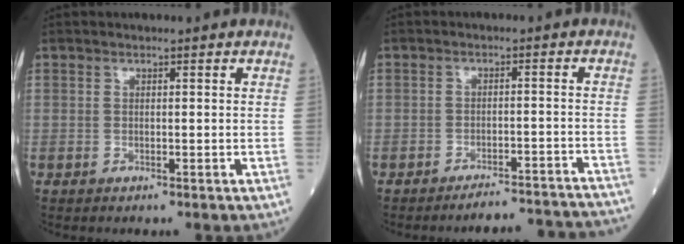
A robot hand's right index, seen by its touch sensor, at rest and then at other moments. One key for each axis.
{"total": 12.1, "fx": -12.0, "fy": 0.2, "fz": 1.8, "tx": 0.004, "ty": 0.013, "tz": -0.138}